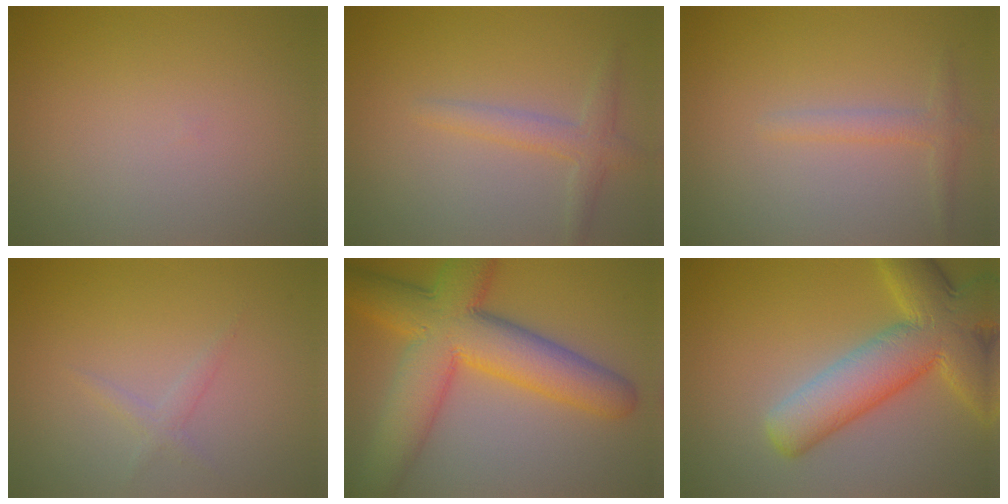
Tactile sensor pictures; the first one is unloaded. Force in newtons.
{"total": 2.3, "press": 2.3, "slide": 0.1}
{"total": 1.6, "press": 1.6, "slide": 0.1}
{"total": 1.2, "press": 1.2, "slide": 0.1}
{"total": 11.2, "press": 11.2, "slide": 0.1}
{"total": 9.9, "press": 9.9, "slide": 0.6}